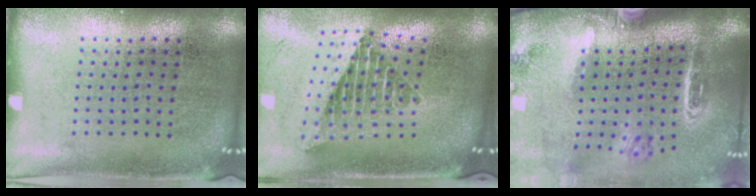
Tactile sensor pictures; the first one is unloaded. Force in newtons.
{"total": 2.4, "press": 1.7, "slide": 1.7}
{"total": 3.2, "press": 2.1, "slide": 2.4}